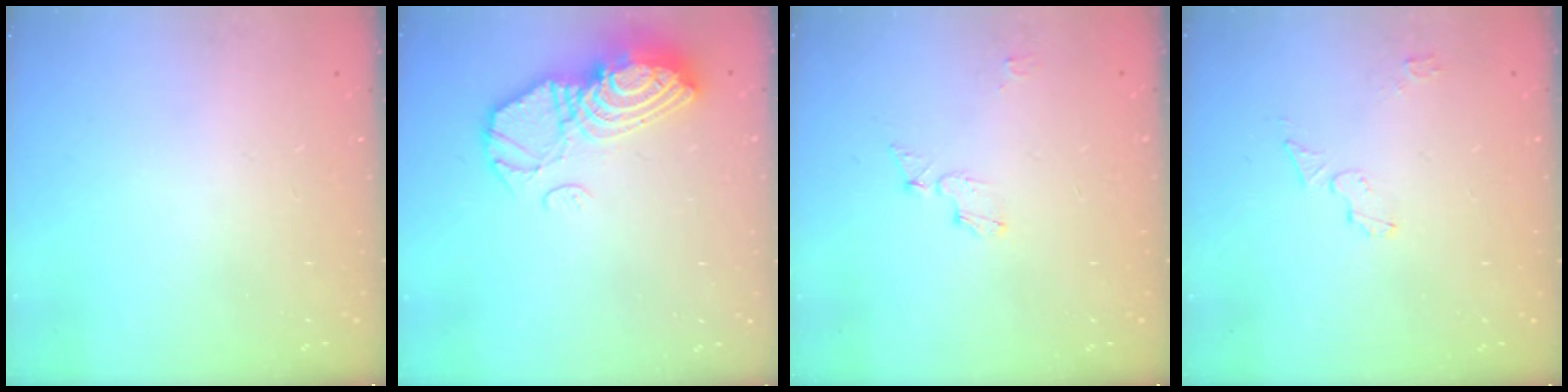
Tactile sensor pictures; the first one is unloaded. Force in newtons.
{"total": 15.0, "press": 14.9, "slide": 1.3}
{"total": 5.1, "press": 5.1, "slide": 0.2}
{"total": 4.4, "press": 4.4, "slide": 0.1}